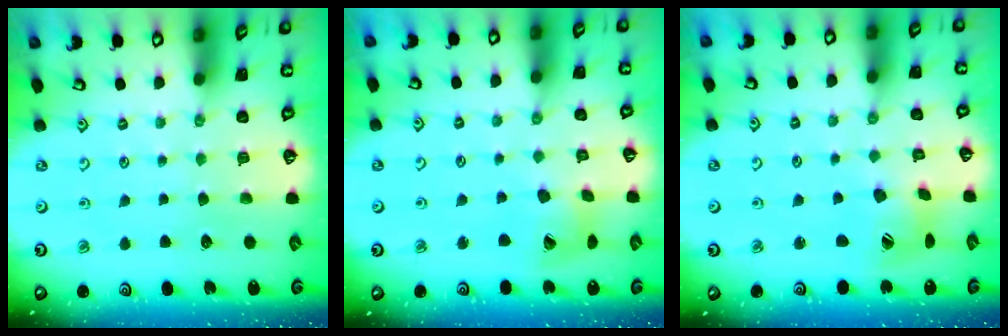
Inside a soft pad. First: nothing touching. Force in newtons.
{"total": 12.0, "press": 11.9, "slide": 1.4}
{"total": 10.5, "press": 10.5, "slide": 0.9}